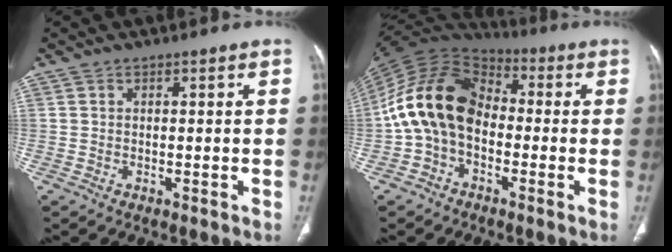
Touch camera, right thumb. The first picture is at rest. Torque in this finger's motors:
{"motor_torque": [2.52, 2.49, 1.46, -1.31, 0.19]}